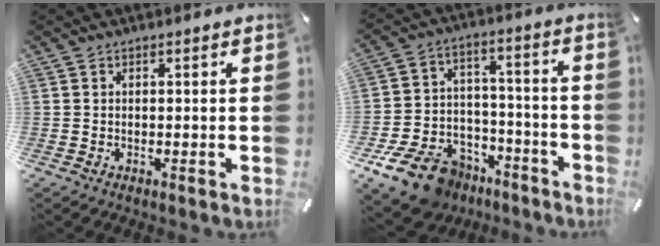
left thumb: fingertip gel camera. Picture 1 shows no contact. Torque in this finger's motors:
{"motor_torque": [0.37, 3.06, 0.23, 0.25, 0.14]}